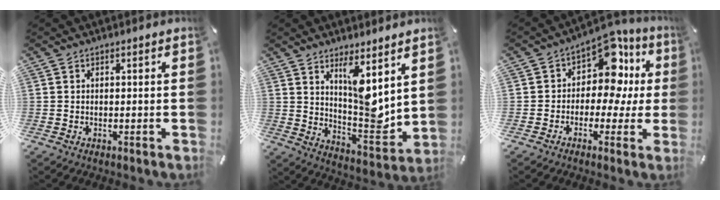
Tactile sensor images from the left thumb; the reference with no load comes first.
{"total": 10.2, "force": [5.9, 3.9, 7.3], "torque": [-0.103, -0.057, 0.104]}
{"total": 12.2, "force": [4.2, 7.8, 8.4], "torque": [-0.123, -0.033, 0.072]}